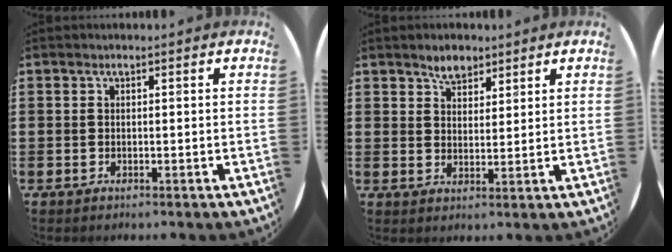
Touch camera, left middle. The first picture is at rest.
{"total": 3.3, "force": [2.8, 1.6, 0.6], "torque": [-0.010, 0.001, 0.053]}